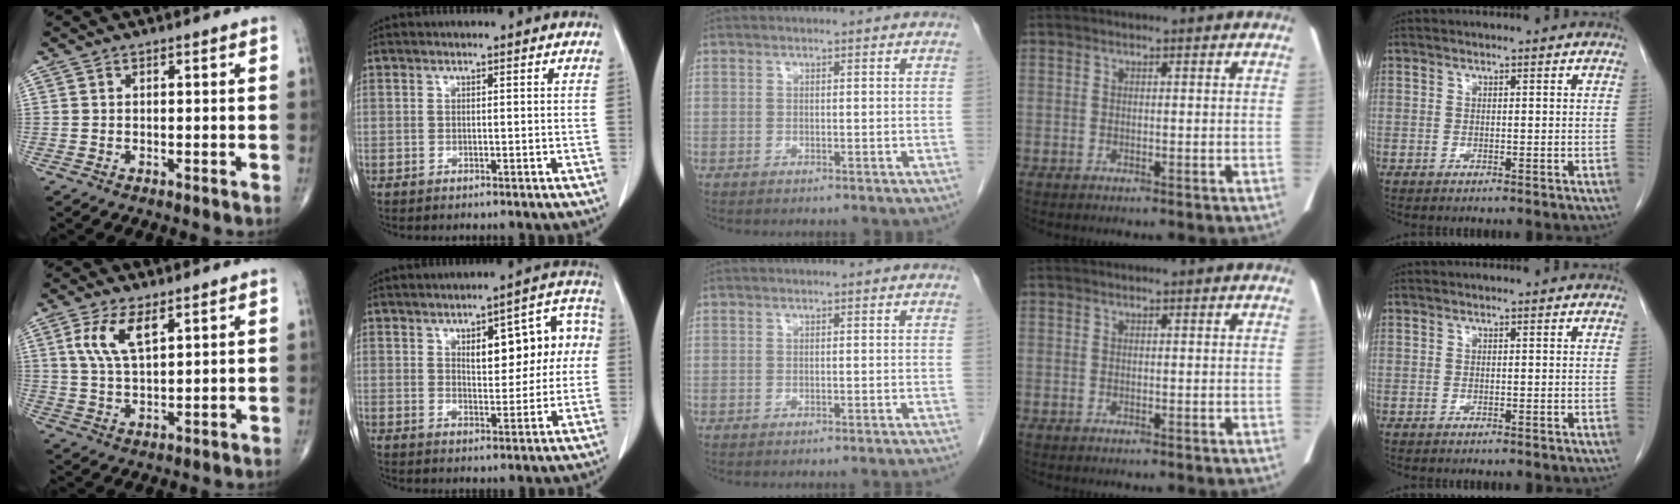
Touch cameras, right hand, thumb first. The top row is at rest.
{"thumb": {"total": 7.4, "force": [3.4, 2.9, 5.9], "torque": [-0.117, -0.011, 0.073]}, "index": {"total": 11.1, "force": [2.1, 4.4, 9.9], "torque": [-0.117, 0.036, 0.032]}, "middle": {"total": 5.2, "force": [-4.8, -0.9, 1.8], "torque": [-0.011, -0.014, -0.056]}}